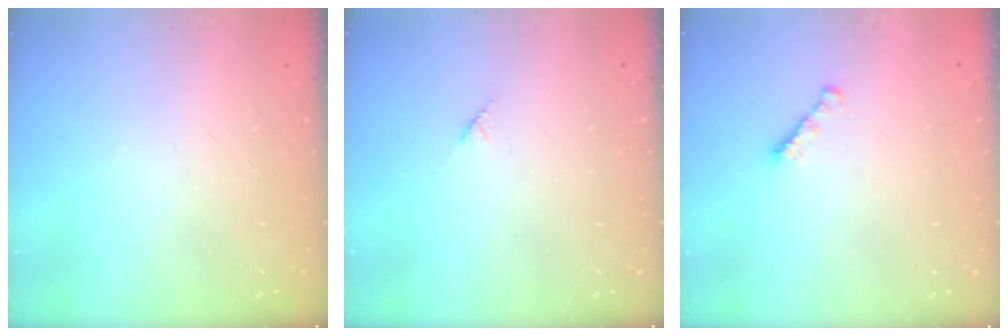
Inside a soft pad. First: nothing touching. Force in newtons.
{"total": 2.7, "press": 2.7, "slide": 0.2}
{"total": 1.6, "press": 1.5, "slide": 0.5}